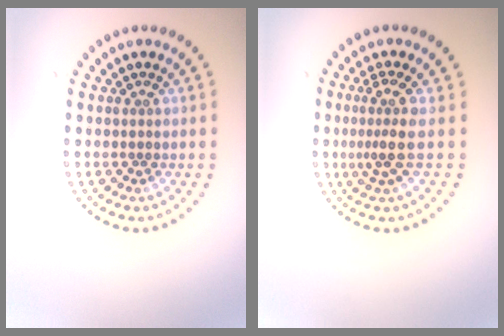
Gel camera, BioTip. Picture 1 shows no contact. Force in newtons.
{"total": 2.7, "press": 2.0, "slide": 1.8}